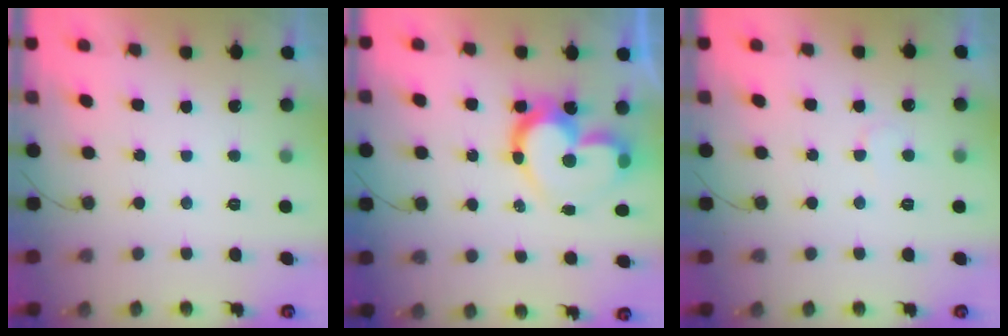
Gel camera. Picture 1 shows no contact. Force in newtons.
{"total": 14.3, "press": 14.2, "slide": 1.2}
{"total": 2.7, "press": 2.7, "slide": 0.2}